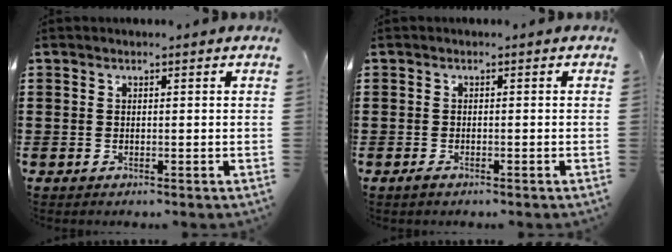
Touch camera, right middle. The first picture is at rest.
{"total": 0.8, "force": [-0.6, 0.3, 0.4], "torque": [-0.010, -0.003, -0.012]}